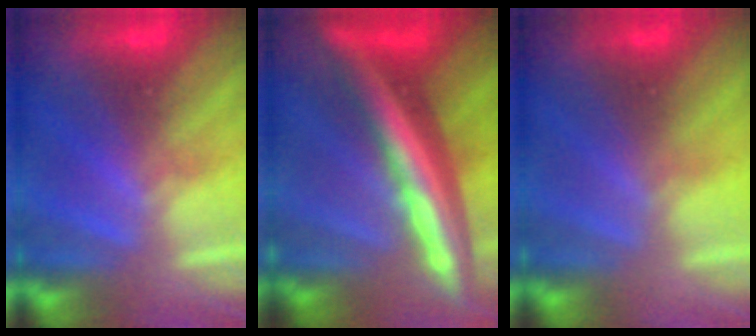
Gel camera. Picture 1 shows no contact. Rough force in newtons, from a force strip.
{"total": 6.9}
{"total": 5.4}